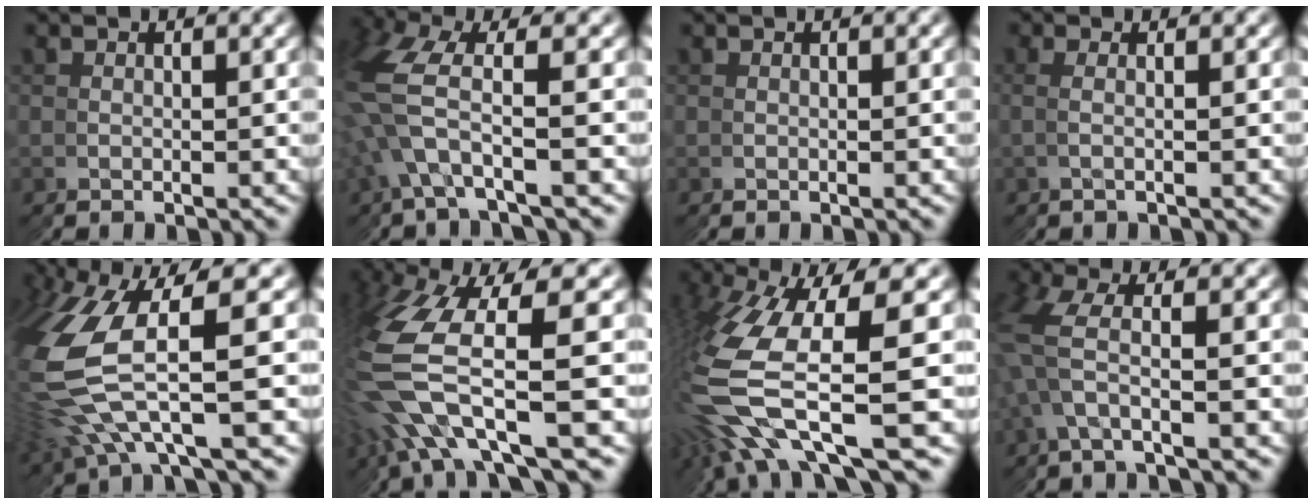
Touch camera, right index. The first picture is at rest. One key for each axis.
{"total": 3.1, "fx": 1.7, "fy": 1.5, "fz": 2.1, "tx": -0.084, "ty": 0.008, "tz": 0.032}
{"total": 0.0}
{"total": 1.7, "fx": 0.2, "fy": -1.6, "fz": 0.0, "tx": -0.003, "ty": 0.010, "tz": 0.000}
{"total": 7.2, "fx": 1.3, "fy": 4.4, "fz": 5.6, "tx": -0.160, "ty": 0.001, "tz": 0.024}
{"total": 5.3, "fx": 1.5, "fy": 2.3, "fz": 4.5, "tx": -0.139, "ty": 0.010, "tz": 0.021}
{"total": 6.5, "fx": 1.1, "fy": 2.6, "fz": 5.8, "tx": -0.171, "ty": 0.006, "tz": 0.022}
{"total": 2.7, "fx": 1.8, "fy": 1.4, "fz": 1.6, "tx": -0.065, "ty": 0.012, "tz": 0.031}